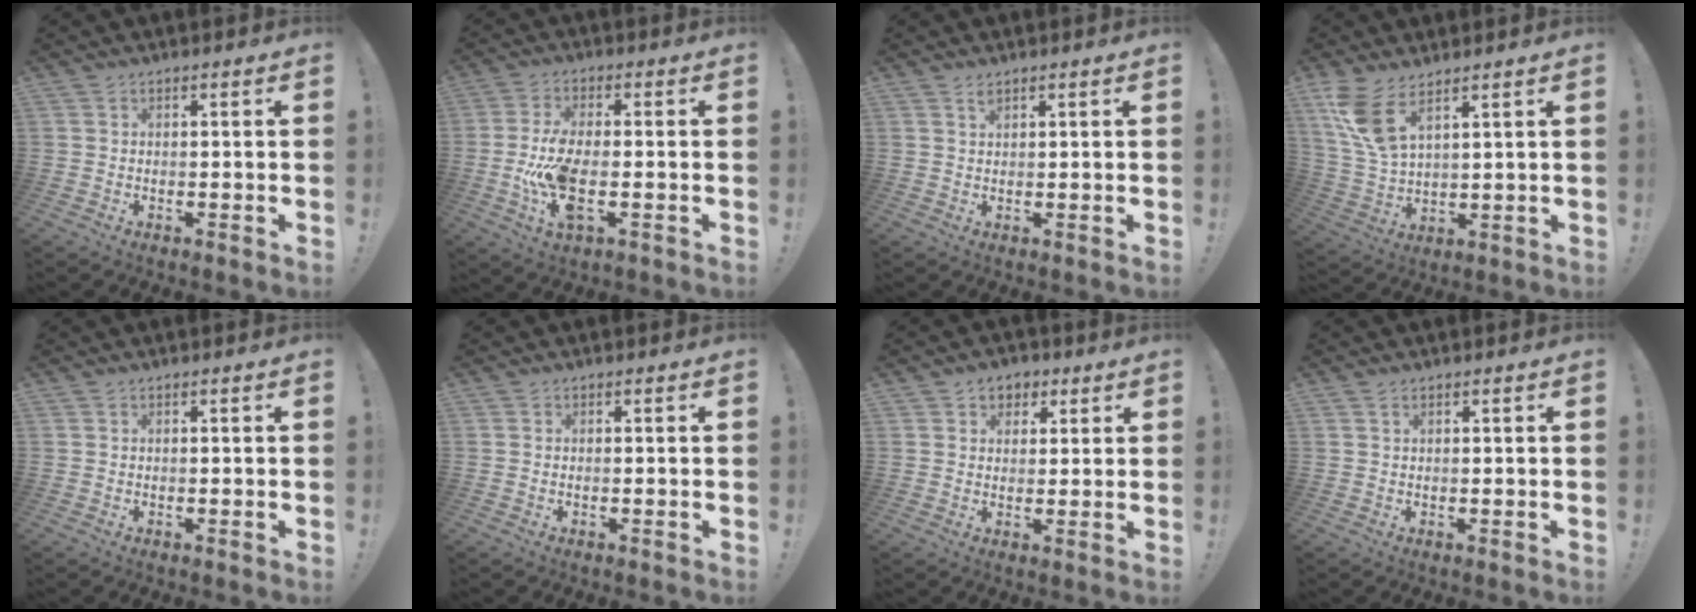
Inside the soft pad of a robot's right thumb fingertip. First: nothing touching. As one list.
[{"total": 12.0, "force": [-2.6, 4.8, 10.6], "torque": [-0.224, -0.007, -0.045]}, {"total": 1.4, "force": [1.2, 0.4, 0.6], "torque": [0.000, -0.009, 0.020]}, {"total": 10.3, "force": [6.6, 4.3, 6.8], "torque": [-0.137, -0.028, 0.129]}, {"total": 0.0}, {"total": 0.0}, {"total": 4.8, "force": [1.8, 4.2, 1.4], "torque": [-0.015, -0.006, 0.034]}, {"total": 0.8, "force": [0.6, 0.2, 0.6], "torque": [-0.006, -0.003, 0.010]}]